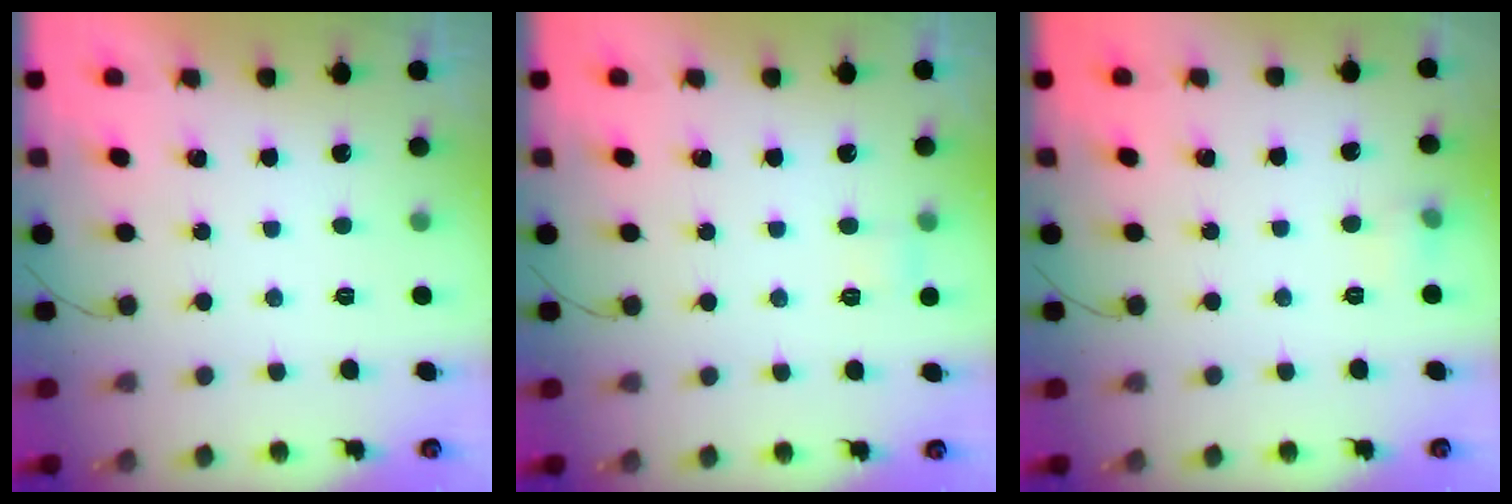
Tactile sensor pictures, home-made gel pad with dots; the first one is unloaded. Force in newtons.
{"total": 2.6, "press": 2.4, "slide": 1.0}
{"total": 4.9, "press": 4.6, "slide": 1.5}